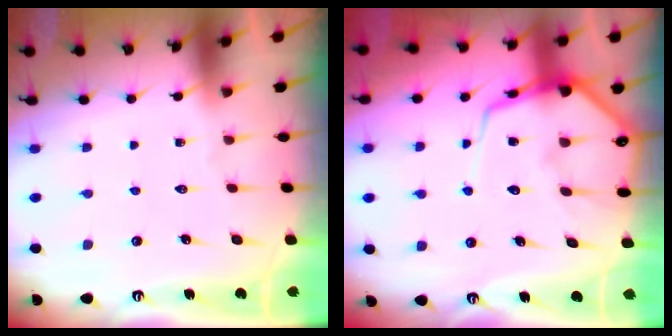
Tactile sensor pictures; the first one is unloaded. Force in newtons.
{"total": 11.5, "press": 11.4, "slide": 1.2}